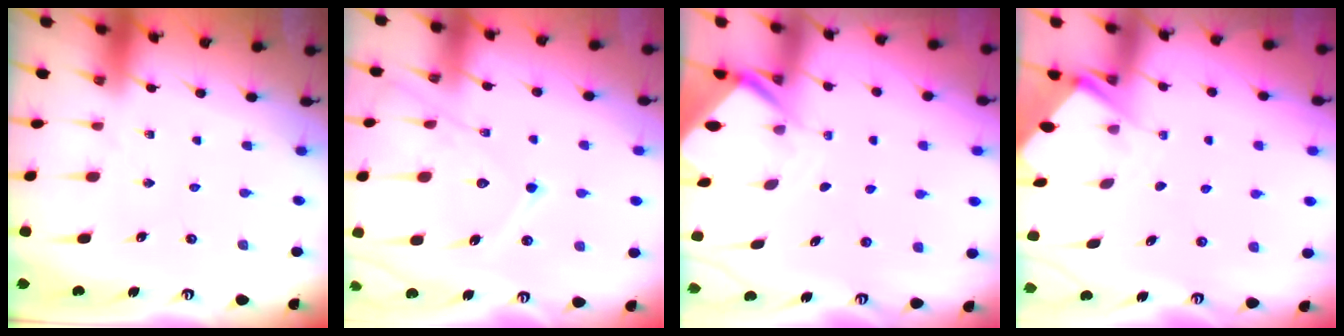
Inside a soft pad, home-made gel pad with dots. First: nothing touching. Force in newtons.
{"total": 14.4, "press": 14.3, "slide": 1.4}
{"total": 3.0, "press": 3.0, "slide": 0.2}
{"total": 2.8, "press": 2.8, "slide": 0.4}